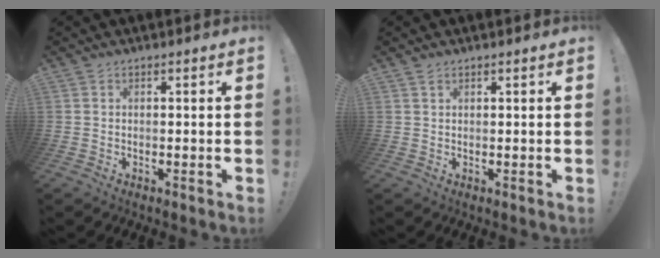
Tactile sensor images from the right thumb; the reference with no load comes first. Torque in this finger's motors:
{"motor_torque": [-0.06, -0.17, -0.07, -0.16, 0.06]}